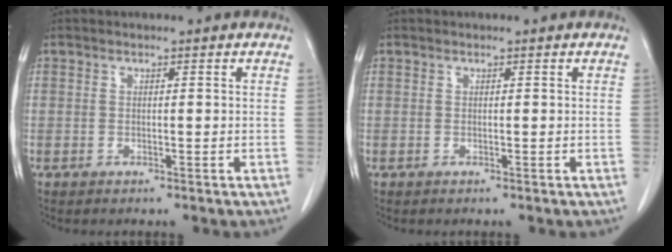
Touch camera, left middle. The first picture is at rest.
{"total": 0.0}